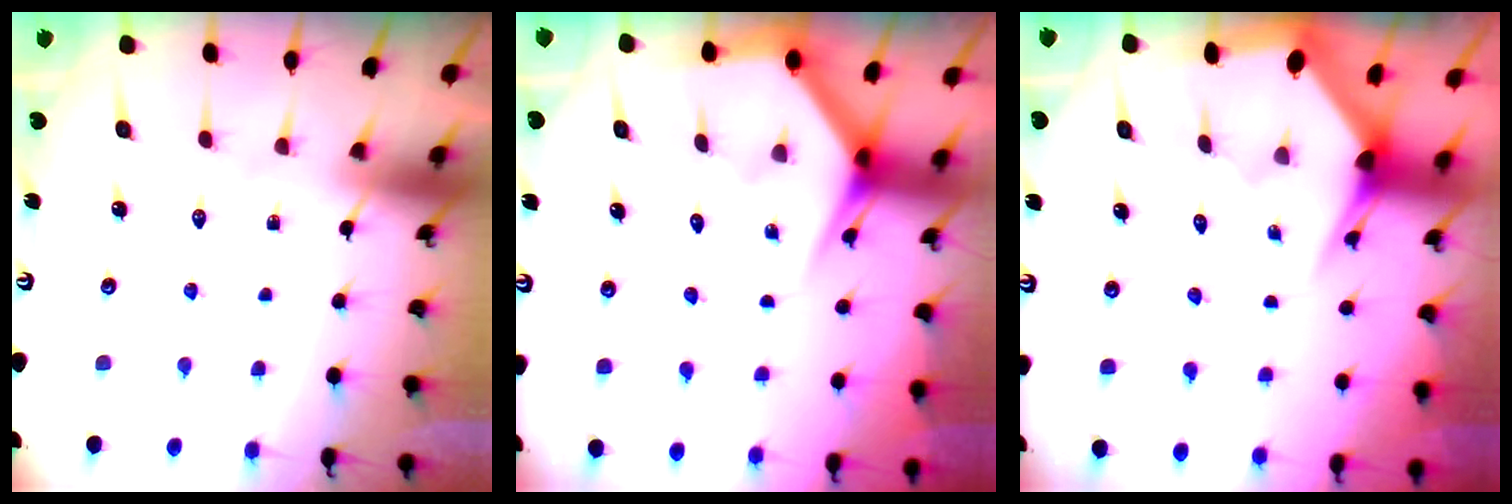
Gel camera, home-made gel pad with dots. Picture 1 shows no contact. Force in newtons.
{"total": 3.4, "press": 3.4, "slide": 0.3}
{"total": 2.8, "press": 2.8, "slide": 0.1}